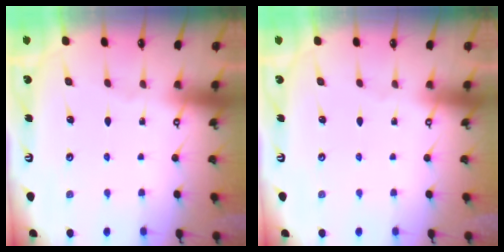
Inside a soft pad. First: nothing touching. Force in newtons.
{"total": 0.0}